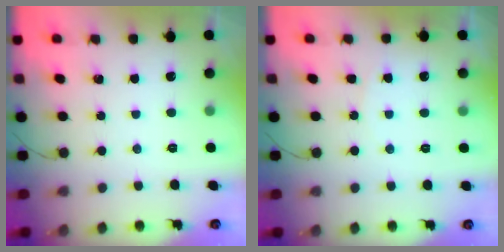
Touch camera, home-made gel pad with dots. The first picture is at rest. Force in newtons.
{"total": 3.7, "press": 3.7, "slide": 0.2}